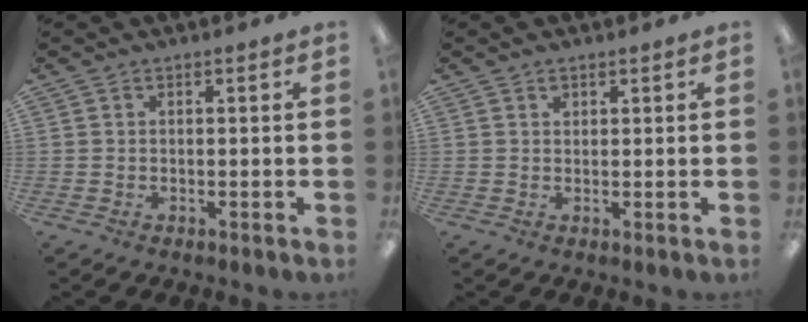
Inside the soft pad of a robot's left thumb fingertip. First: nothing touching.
{"total": 1.2, "force": [0.8, 0.8, 0.4], "torque": [-0.002, -0.002, 0.014]}